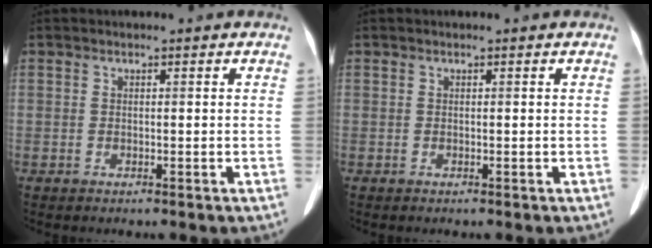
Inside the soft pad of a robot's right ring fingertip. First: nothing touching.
{"total": 0.0}